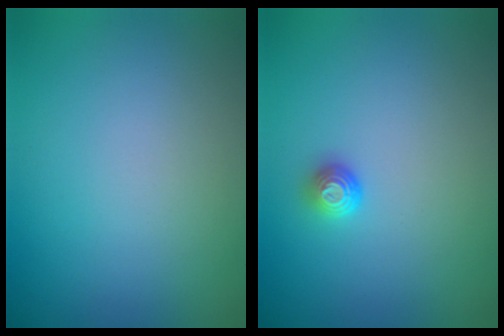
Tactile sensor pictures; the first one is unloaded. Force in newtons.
{"total": 1.2, "press": 0.9, "slide": 0.8}